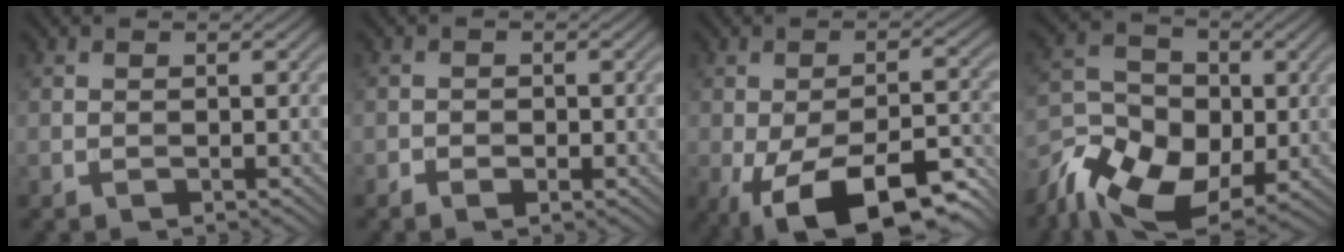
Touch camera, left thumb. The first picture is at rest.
{"total": 1.3, "force": [-0.6, 0.8, 0.8], "torque": [-0.012, -0.002, -0.012]}
{"total": 15.5, "force": [-8.2, 6.3, 11.6], "torque": [-0.179, -0.022, -0.130]}
{"total": 11.9, "force": [-5.3, 8.0, 7.1], "torque": [-0.156, -0.017, -0.109]}